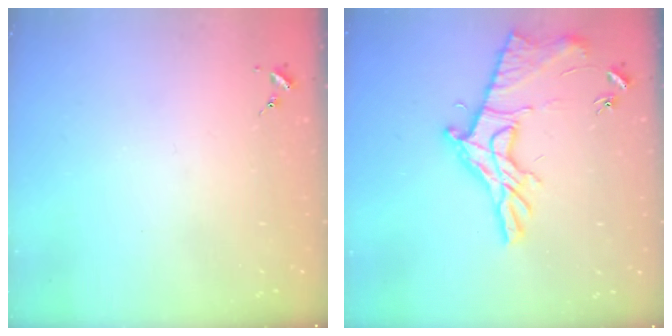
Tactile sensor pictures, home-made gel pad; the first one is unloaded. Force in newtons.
{"total": 15.3, "press": 15.3, "slide": 0.6}